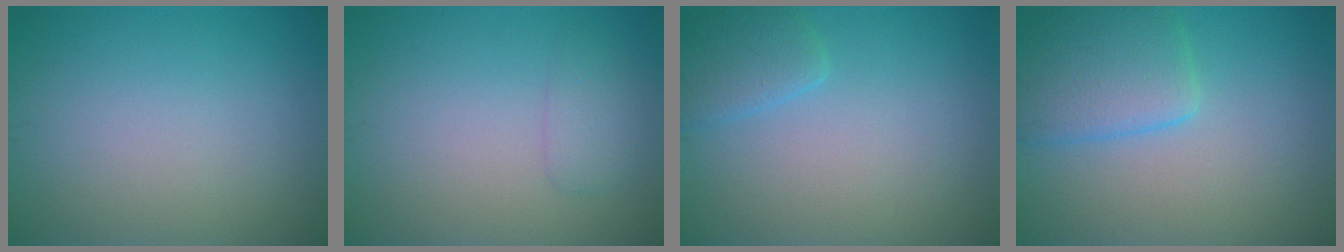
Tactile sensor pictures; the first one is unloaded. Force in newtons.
{"total": 1.6, "press": 1.6, "slide": 0.0}
{"total": 2.3, "press": 2.3, "slide": 0.1}
{"total": 4.6, "press": 4.6, "slide": 0.5}